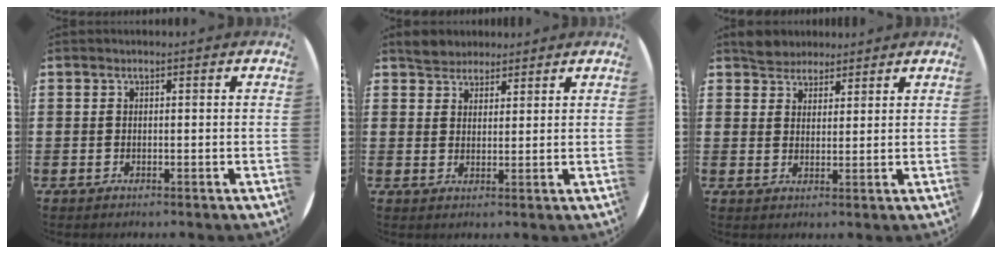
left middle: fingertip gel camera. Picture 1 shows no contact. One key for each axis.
{"total": 3.1, "fx": 2.9, "fy": 1.3, "fz": -0.2, "tx": 0.003, "ty": 0.001, "tz": 0.055}
{"total": 3.5, "fx": 3.2, "fy": 1.4, "fz": -0.1, "tx": -0.002, "ty": 0.000, "tz": 0.061}